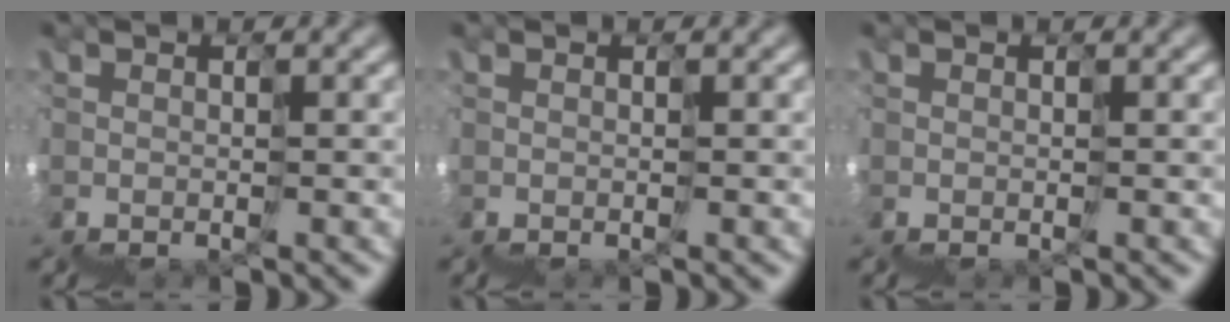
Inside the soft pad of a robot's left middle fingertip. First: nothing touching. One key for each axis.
{"total": 0.0}
{"total": 0.0}